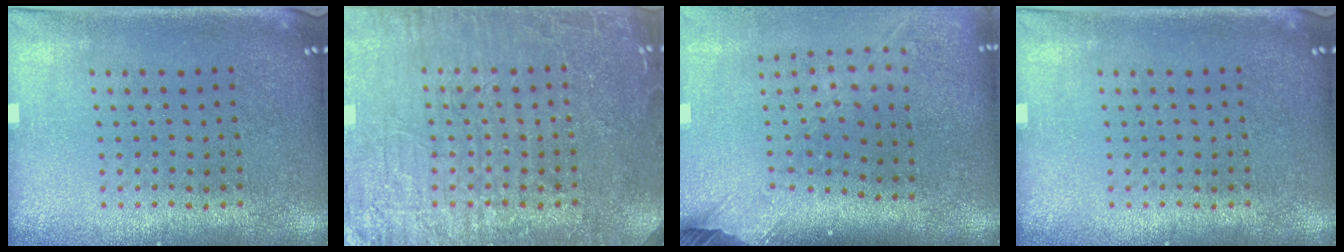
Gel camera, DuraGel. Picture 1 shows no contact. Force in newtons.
{"total": 6.7, "press": 6.6, "slide": 1.1}
{"total": 2.6, "press": 1.8, "slide": 1.8}
{"total": 0.0}